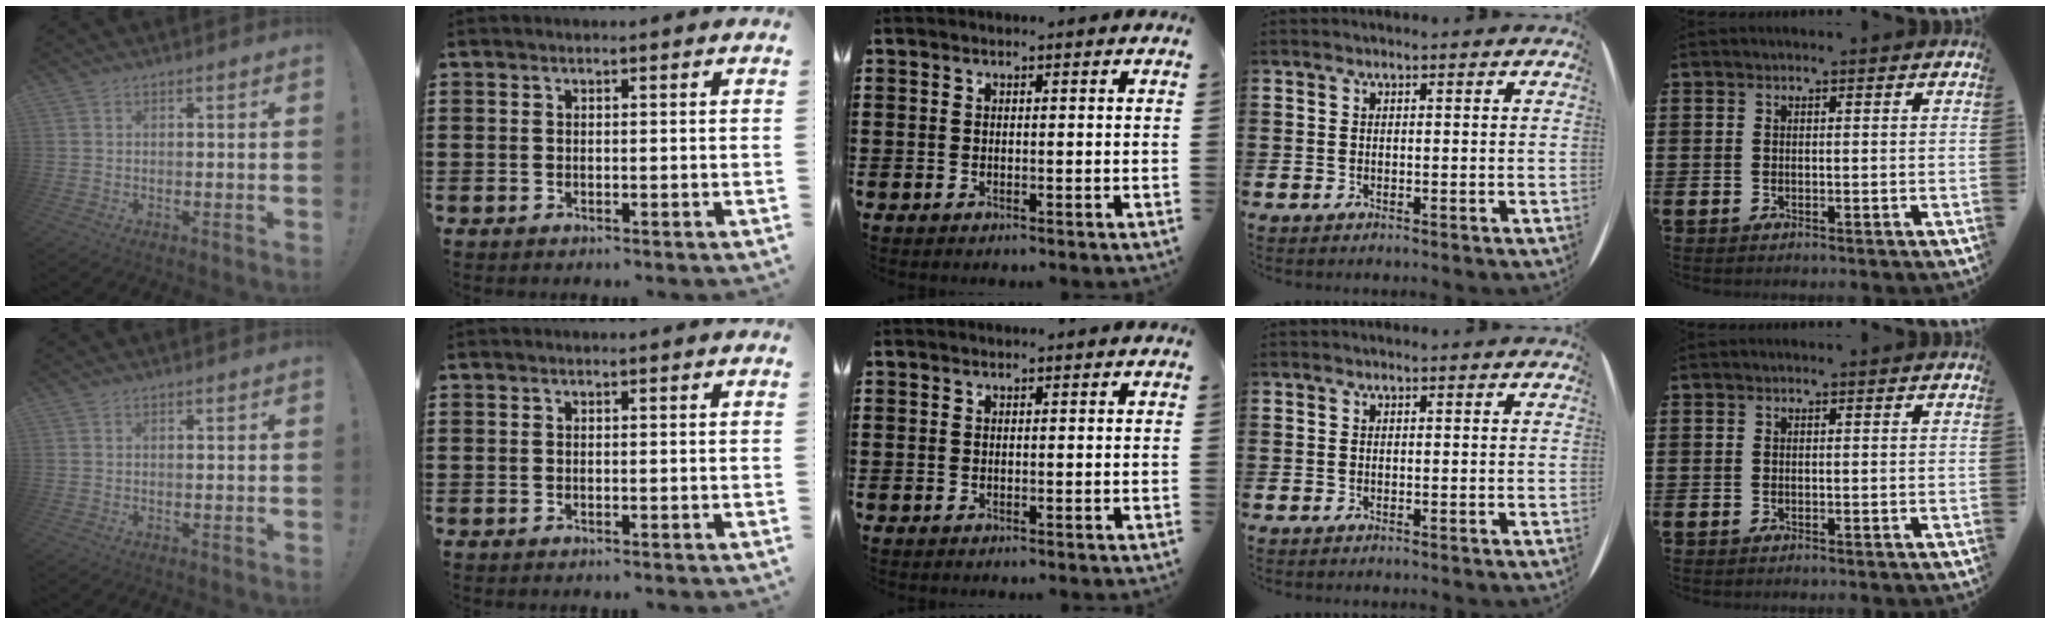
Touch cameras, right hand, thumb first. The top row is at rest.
{}